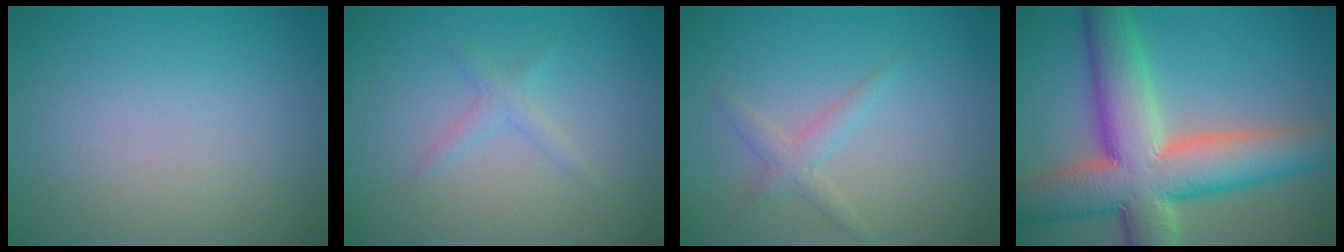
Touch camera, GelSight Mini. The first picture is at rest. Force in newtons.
{"total": 1.3, "press": 1.3, "slide": 0.0}
{"total": 1.7, "press": 1.7, "slide": 0.1}
{"total": 12.5, "press": 12.5, "slide": 0.8}